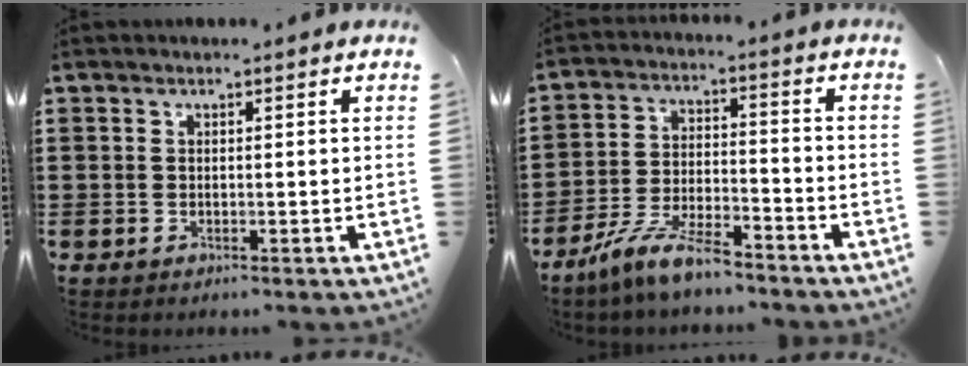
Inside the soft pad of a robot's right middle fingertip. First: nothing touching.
{"total": 8.1, "force": [-6.8, 1.0, 4.2], "torque": [-0.096, -0.001, -0.133]}